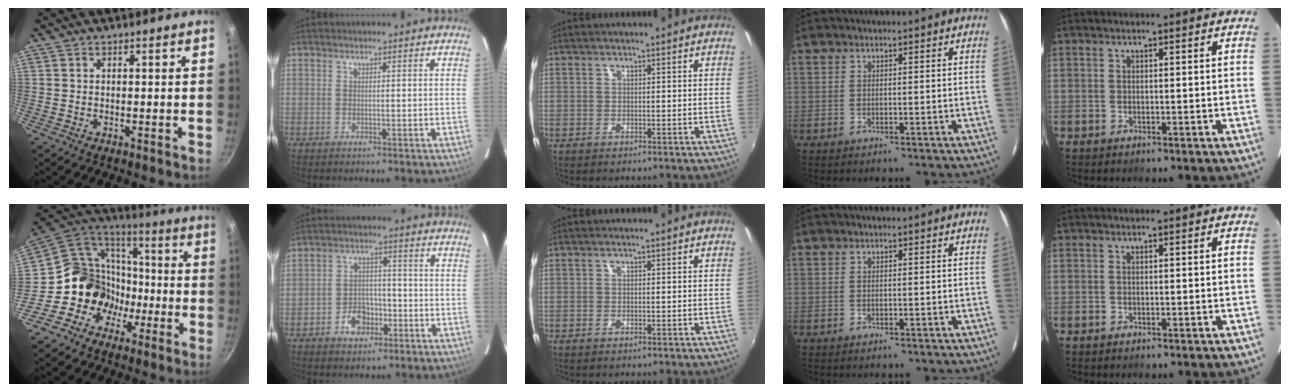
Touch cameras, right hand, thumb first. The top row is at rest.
{"thumb": {"total": 14.5, "force": [-5.4, 12.7, 4.8], "torque": [-0.017, 0.067, -0.107]}, "index": {"total": 6.3, "force": [-3.4, 4.6, 2.8], "torque": [-0.063, 0.018, -0.045]}}